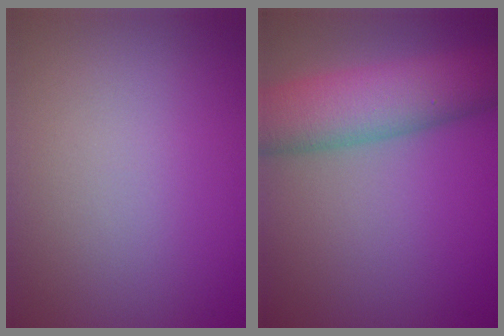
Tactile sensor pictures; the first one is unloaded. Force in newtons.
{"total": 7.5, "press": 7.5, "slide": 0.3}